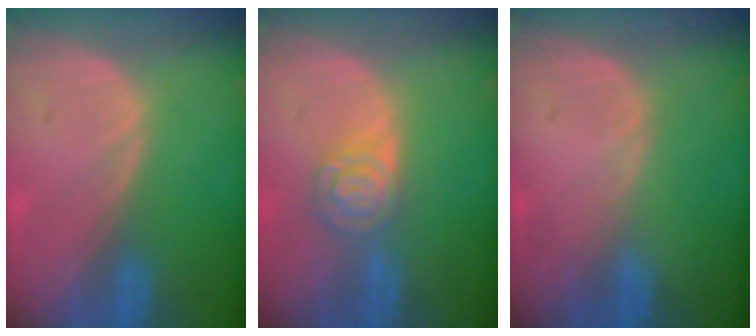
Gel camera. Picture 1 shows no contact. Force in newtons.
{"total": 5.3, "press": 4.6, "slide": 2.6}
{"total": 0.0}